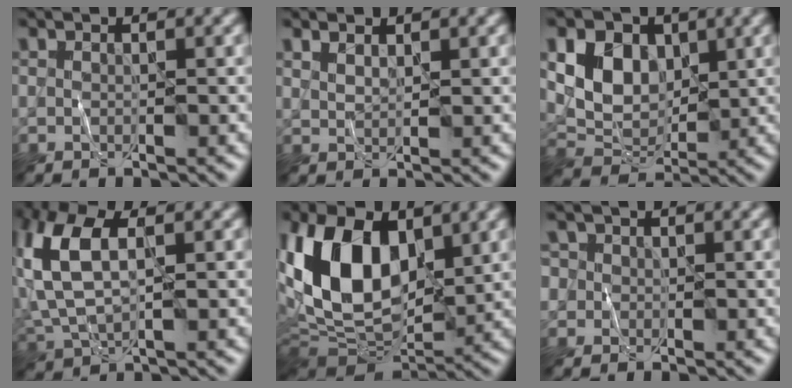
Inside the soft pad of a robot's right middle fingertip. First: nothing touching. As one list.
[{"total": 1.3, "force": [1.1, 0.4, 0.5], "torque": [-0.014, -0.001, 0.025]}, {"total": 6.2, "force": [1.8, 4.6, 3.7], "torque": [-0.068, -0.004, 0.031]}, {"total": 7.9, "force": [1.3, 4.3, 6.5], "torque": [-0.159, 0.014, 0.021]}, {"total": 13.2, "force": [2.1, 8.3, 10.0], "torque": [-0.209, 0.006, 0.026]}, {"total": 3.2, "force": [0.9, 2.9, 1.1], "torque": [-0.002, 0.022, -0.011]}]